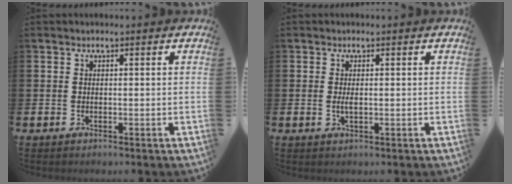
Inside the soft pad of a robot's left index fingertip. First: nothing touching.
{"total": 1.3, "force": [0.1, 0.5, 1.2], "torque": [-0.021, 0.000, -0.001]}